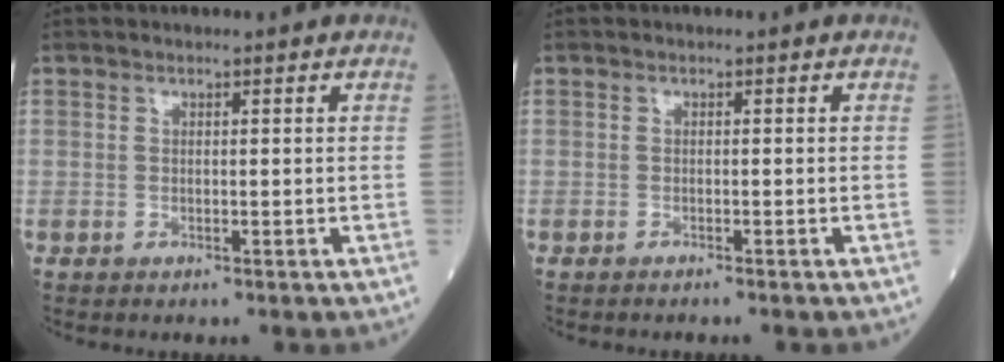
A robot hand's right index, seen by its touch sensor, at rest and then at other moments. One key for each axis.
{"total": 1.1, "fx": -1.0, "fy": -0.1, "fz": 0.5, "tx": -0.006, "ty": 0.002, "tz": -0.013}